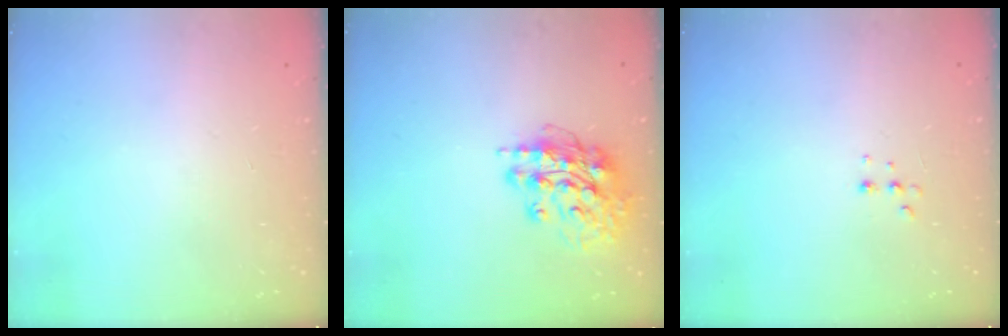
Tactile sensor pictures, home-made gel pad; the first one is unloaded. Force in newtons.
{"total": 15.0, "press": 14.9, "slide": 1.6}
{"total": 3.4, "press": 3.3, "slide": 0.8}